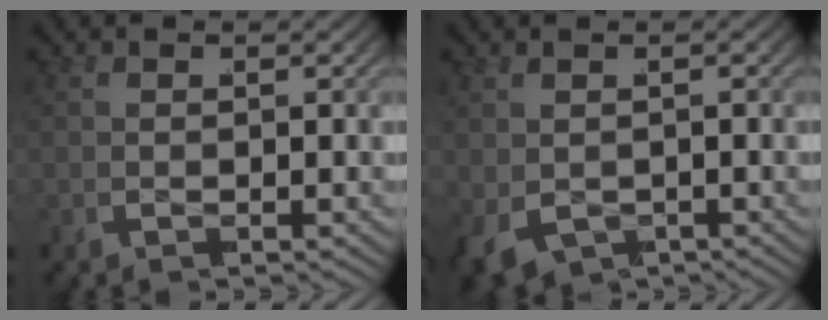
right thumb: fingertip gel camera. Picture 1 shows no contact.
{"total": 3.4, "force": [-1.6, 2.8, 1.2], "torque": [-0.036, -0.020, -0.012]}